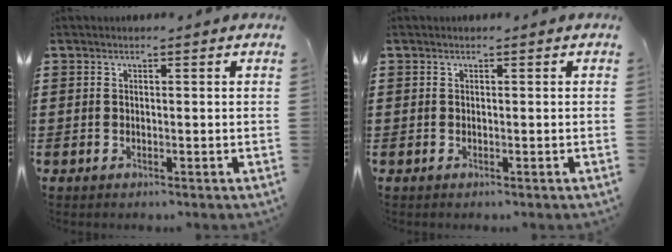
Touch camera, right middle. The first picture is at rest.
{"total": 0.0}